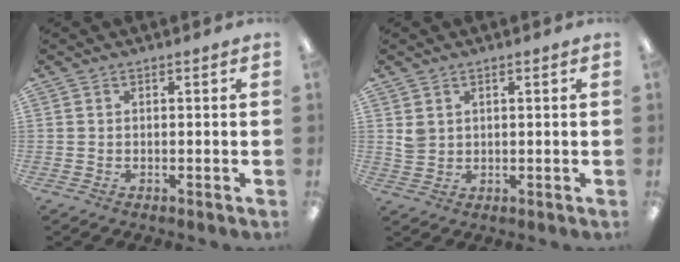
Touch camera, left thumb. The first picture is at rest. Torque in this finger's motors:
{"motor_torque": [0.32, 0.47, 0.56, -0.26, 0.00]}